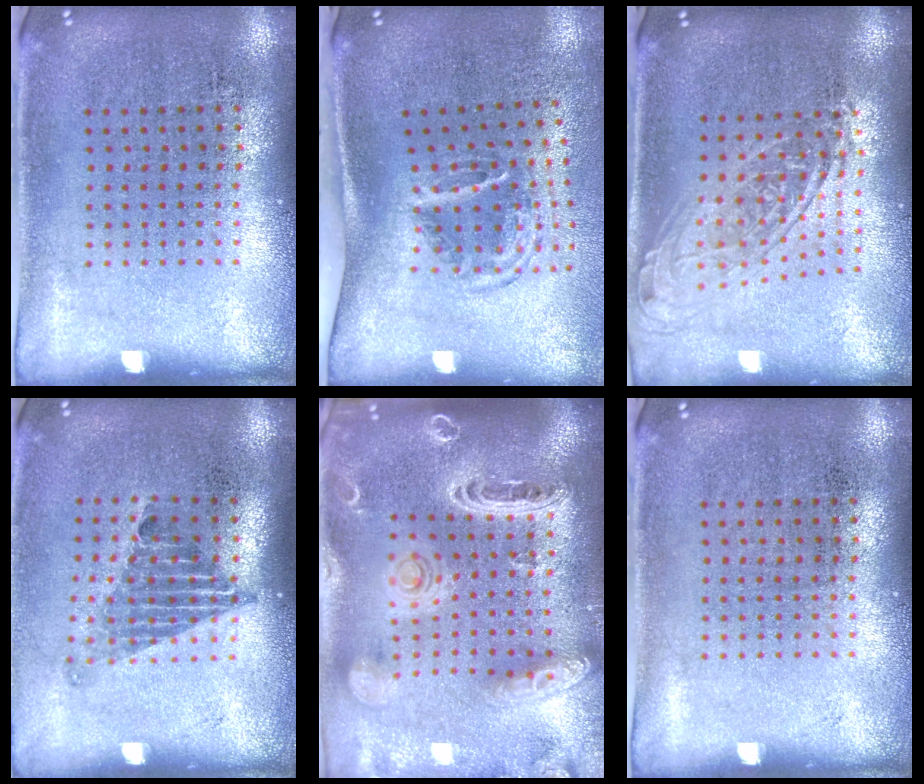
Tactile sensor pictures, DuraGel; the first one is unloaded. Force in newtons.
{"total": 1.9, "press": 1.2, "slide": 1.5}
{"total": 1.8, "press": 1.4, "slide": 1.0}
{"total": 1.3, "press": 1.0, "slide": 0.9}
{"total": 3.8, "press": 3.0, "slide": 2.3}
{"total": 0.0}